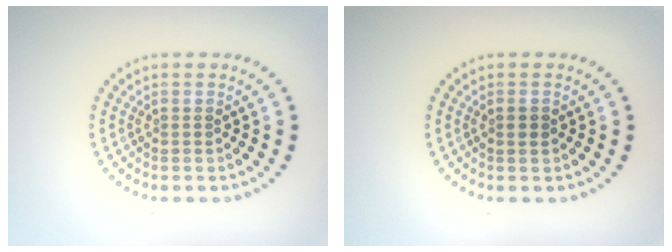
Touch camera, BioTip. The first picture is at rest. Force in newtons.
{"total": 0.9, "press": 0.8, "slide": 0.3}